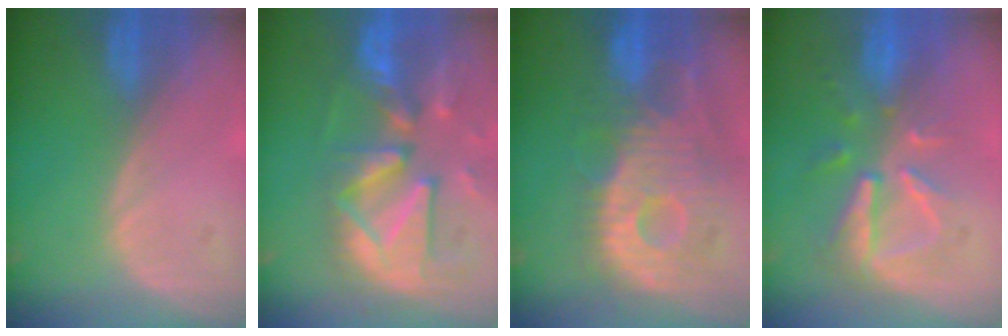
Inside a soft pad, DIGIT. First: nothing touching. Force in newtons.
{"total": 13.0, "press": 11.3, "slide": 6.4}
{"total": 12.2, "press": 10.8, "slide": 5.6}
{"total": 8.0, "press": 7.7, "slide": 2.4}